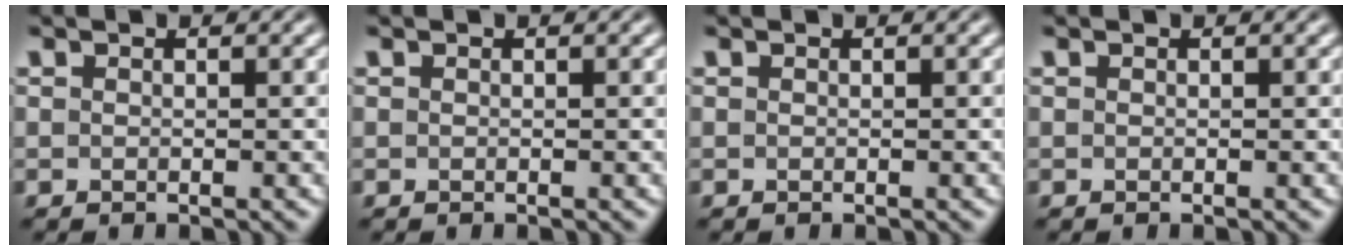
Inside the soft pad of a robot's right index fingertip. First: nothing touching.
{"total": 0.0}
{"total": 0.0}
{"total": 0.0}